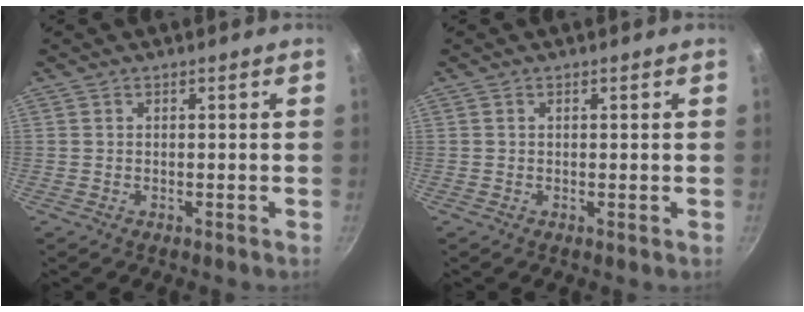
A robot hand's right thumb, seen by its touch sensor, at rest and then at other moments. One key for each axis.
{"total": 0.0}